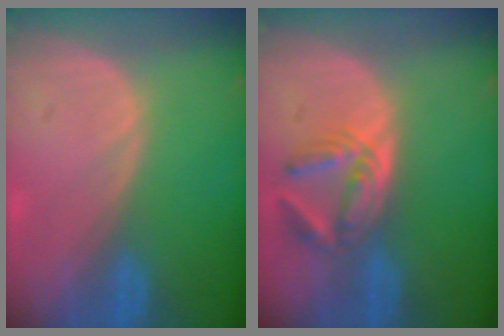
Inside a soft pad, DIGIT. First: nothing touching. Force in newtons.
{"total": 5.6, "press": 5.3, "slide": 1.7}